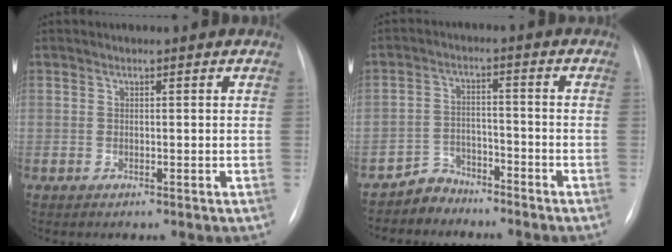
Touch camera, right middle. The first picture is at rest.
{"total": 4.5, "force": [-4.0, 2.0, -0.8], "torque": [0.017, 0.006, -0.075]}